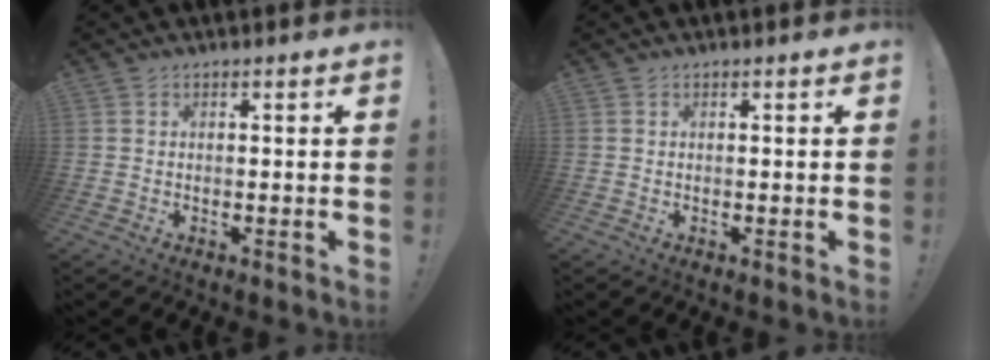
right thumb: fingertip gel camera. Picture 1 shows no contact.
{"total": 0.0}